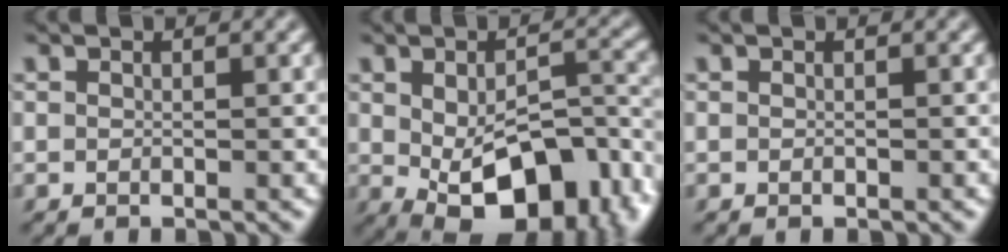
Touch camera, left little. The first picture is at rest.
{"total": 11.1, "force": [-4.0, 5.6, 8.7], "torque": [-0.144, -0.024, -0.045]}
{"total": 0.0}